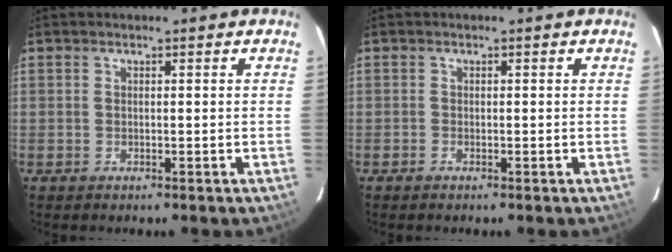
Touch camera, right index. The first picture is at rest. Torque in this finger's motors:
{"motor_torque": [0.02, 0.00, -0.01, 0.01]}